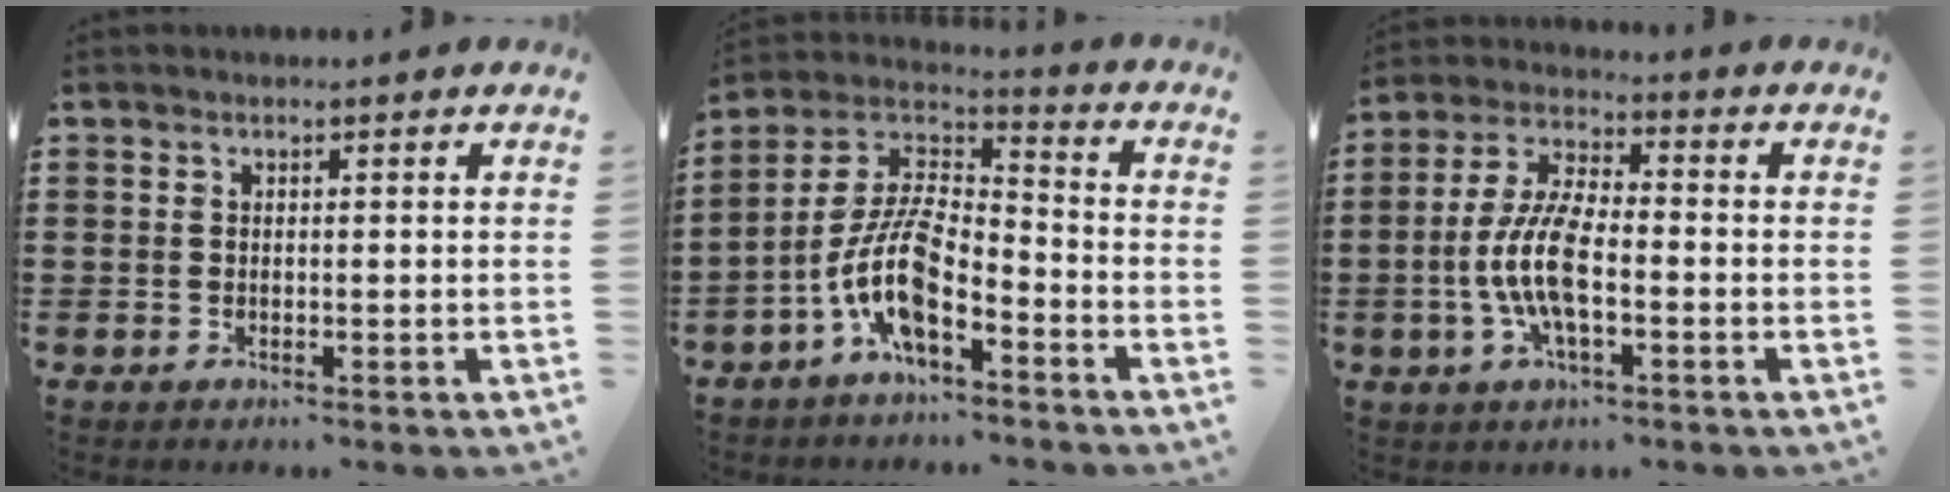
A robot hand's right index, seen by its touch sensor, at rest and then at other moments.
{"total": 10.5, "force": [-5.4, 3.8, 8.1], "torque": [-0.200, -0.018, -0.112]}
{"total": 8.9, "force": [-2.0, 3.3, 8.1], "torque": [-0.193, -0.013, -0.047]}